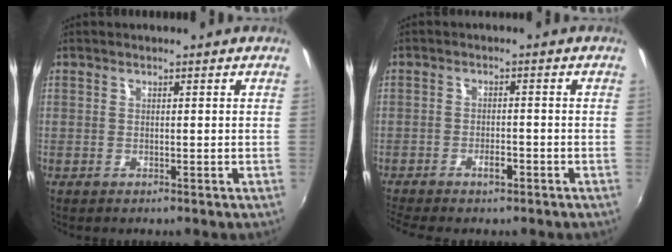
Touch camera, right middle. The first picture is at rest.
{"total": 4.2, "force": [-3.2, 1.2, 2.5], "torque": [-0.061, -0.005, -0.057]}